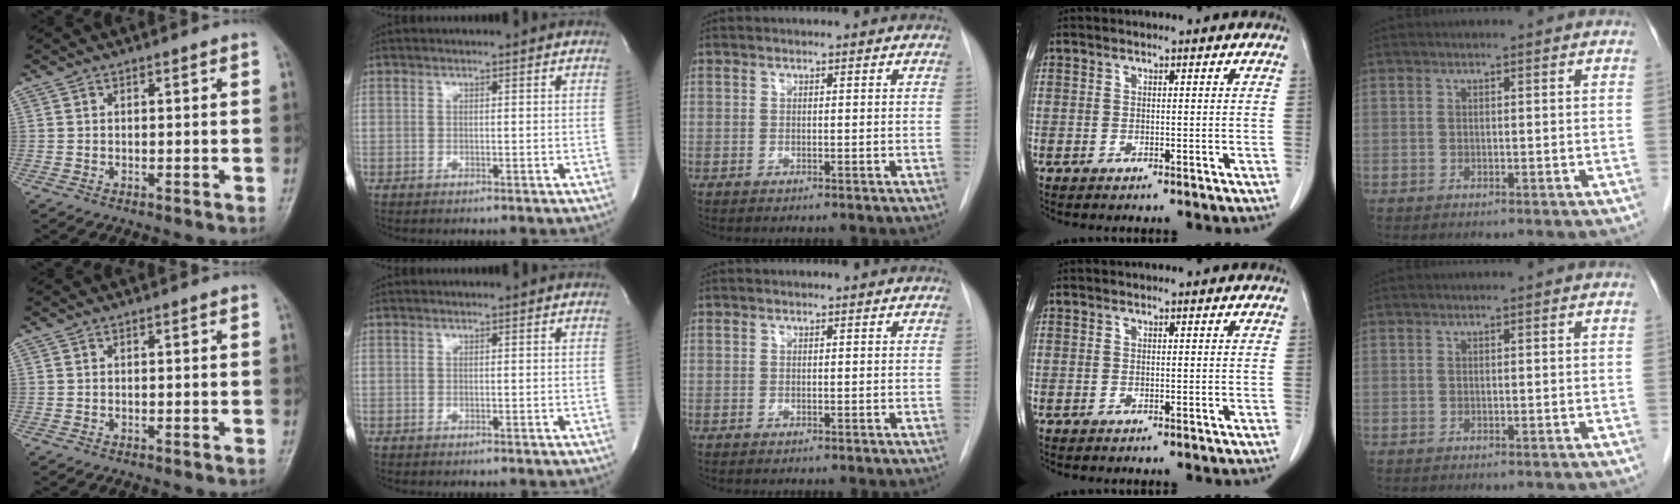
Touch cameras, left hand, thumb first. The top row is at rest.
{}